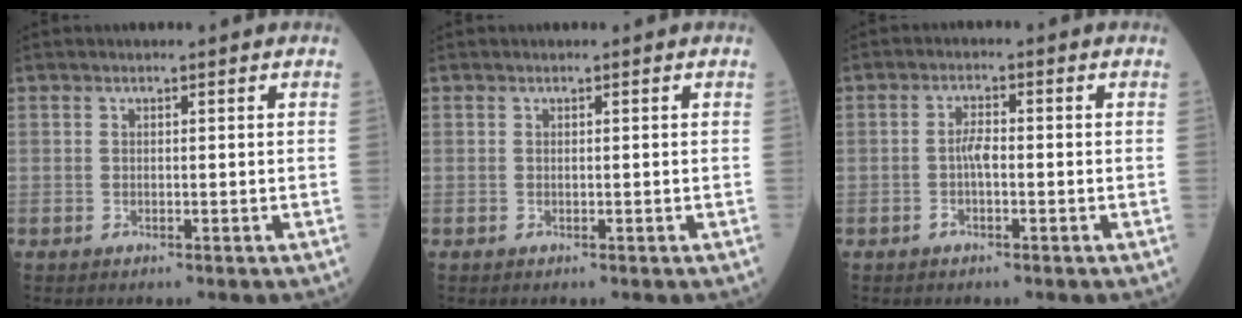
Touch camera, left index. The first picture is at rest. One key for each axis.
{"total": 0.0}
{"total": 2.4, "fx": -0.7, "fy": 0.7, "fz": 2.2, "tx": -0.046, "ty": 0.001, "tz": -0.016}